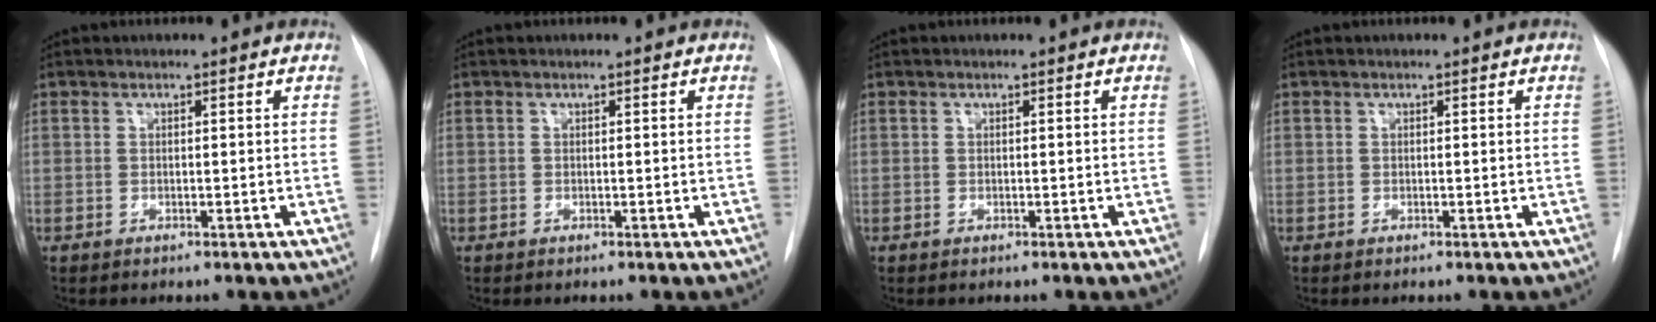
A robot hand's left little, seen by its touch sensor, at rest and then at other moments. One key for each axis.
{"total": 0.0}
{"total": 0.0}
{"total": 0.0}